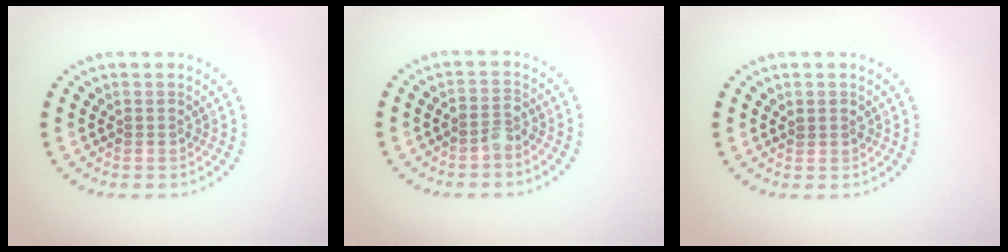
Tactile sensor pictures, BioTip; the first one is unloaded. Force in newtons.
{"total": 1.6, "press": 1.4, "slide": 0.8}
{"total": 0.8, "press": 0.8, "slide": 0.2}